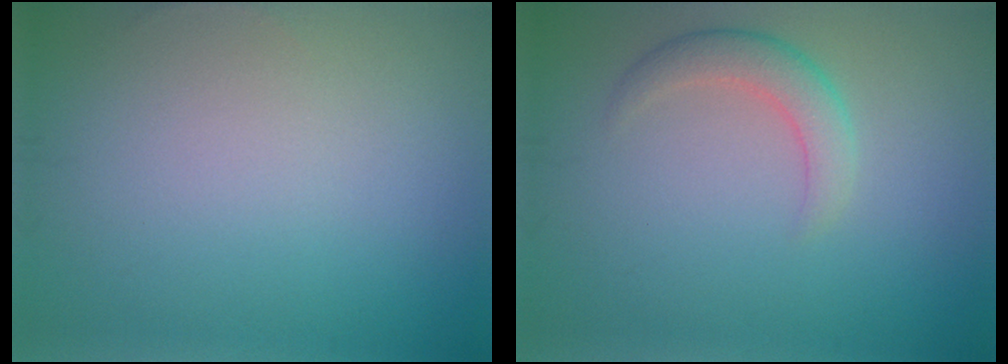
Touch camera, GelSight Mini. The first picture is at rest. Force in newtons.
{"total": 2.6, "press": 2.6, "slide": 0.0}